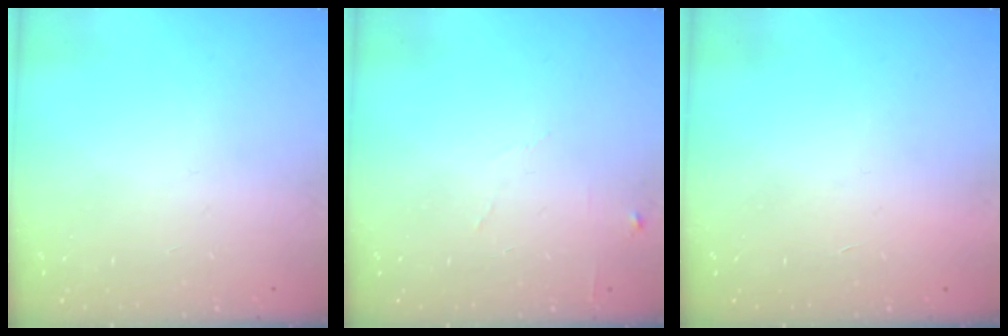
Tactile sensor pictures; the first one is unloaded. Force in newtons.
{"total": 4.6, "press": 4.6, "slide": 0.6}
{"total": 1.7, "press": 1.7, "slide": 0.1}